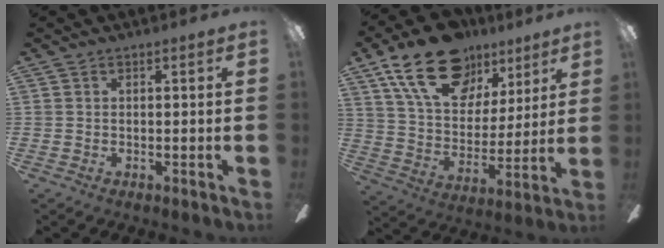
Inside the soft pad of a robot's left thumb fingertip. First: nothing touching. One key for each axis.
{"total": 21.4, "fx": 13.5, "fy": 12.3, "fz": 11.1, "tx": -0.193, "ty": -0.064, "tz": 0.246}